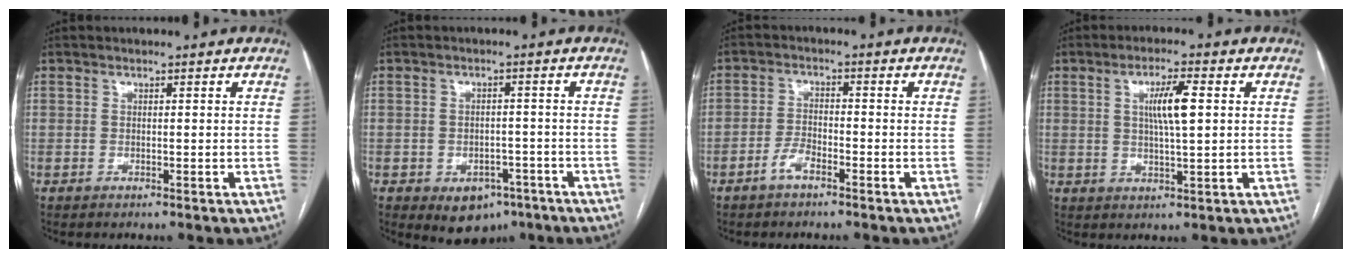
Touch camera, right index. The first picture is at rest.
{"total": 6.2, "force": [-3.6, 4.2, 2.9], "torque": [-0.029, 0.005, -0.041]}
{"total": 3.1, "force": [-2.2, 0.9, 2.0], "torque": [-0.039, 0.004, -0.045]}
{"total": 6.0, "force": [1.3, 0.6, 5.8], "torque": [-0.106, 0.002, 0.024]}